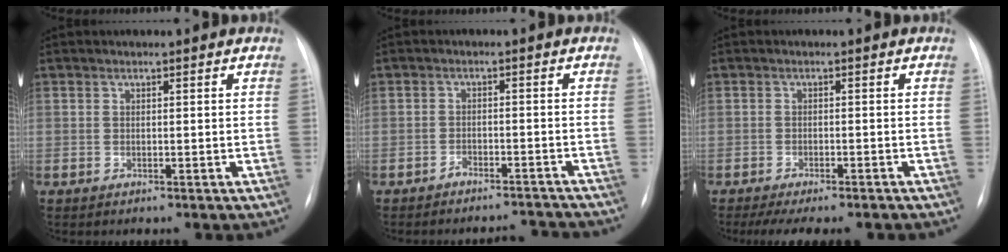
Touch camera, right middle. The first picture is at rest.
{"total": 5.1, "force": [-5.0, 0.8, 0.1], "torque": [0.006, 0.011, -0.066]}
{"total": 10.0, "force": [-8.4, 2.2, 4.9], "torque": [-0.065, -0.005, -0.109]}